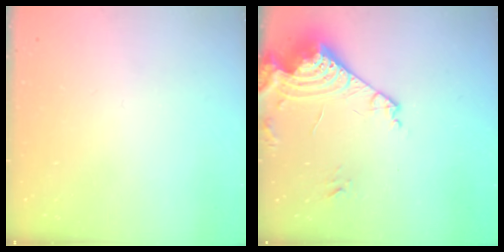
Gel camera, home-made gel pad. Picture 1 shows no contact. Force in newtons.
{"total": 16.4, "press": 16.3, "slide": 1.9}